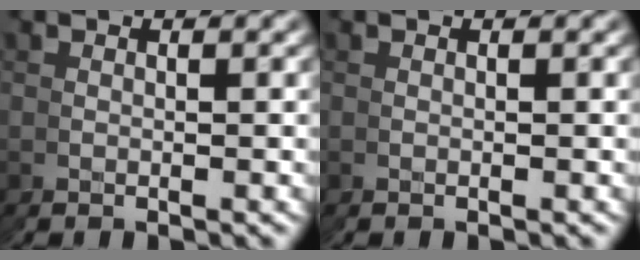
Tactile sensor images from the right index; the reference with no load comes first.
{"total": 0.0}